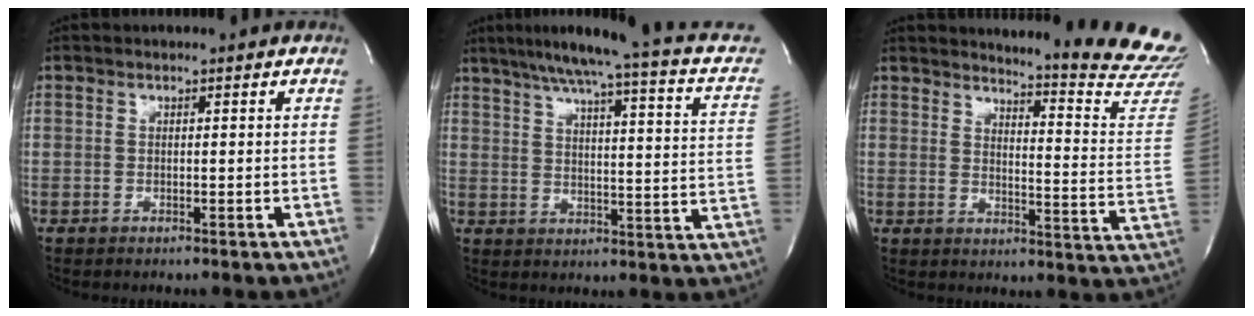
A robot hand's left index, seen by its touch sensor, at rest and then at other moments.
{"total": 20.5, "force": [16.1, 1.6, 12.7], "torque": [-0.186, -0.019, 0.187]}
{"total": 18.8, "force": [18.2, -0.6, 4.8], "torque": [-0.066, -0.161, 0.196]}